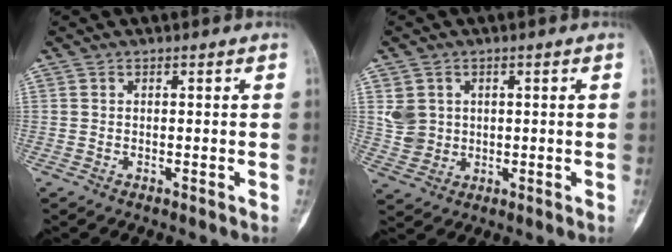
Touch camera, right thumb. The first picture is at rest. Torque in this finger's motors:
{"motor_torque": [-0.58, 0.27, -0.04, 0.10, 0.00]}